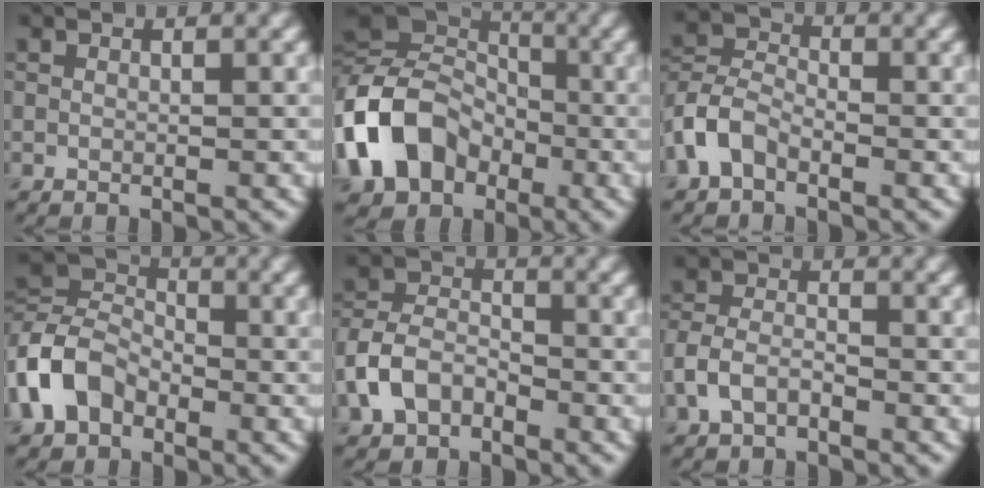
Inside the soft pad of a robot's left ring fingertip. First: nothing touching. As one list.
[{"total": 10.9, "force": [-3.7, 8.5, 5.9], "torque": [-0.125, -0.011, -0.083]}, {"total": 3.9, "force": [-2.2, 2.3, 2.2], "torque": [-0.048, 0.007, -0.055]}, {"total": 6.3, "force": [-2.6, 4.6, 3.5], "torque": [-0.076, 0.009, -0.072]}, {"total": 4.5, "force": [-2.4, 3.0, 2.4], "torque": [-0.053, 0.006, -0.055]}, {"total": 2.7, "force": [-1.6, 1.5, 1.6], "torque": [-0.034, 0.008, -0.038]}]